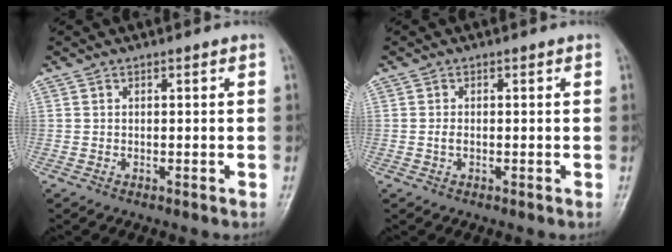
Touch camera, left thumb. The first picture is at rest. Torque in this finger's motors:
{"motor_torque": [-0.13, 0.14, 0.32, 0.10, 0.01]}